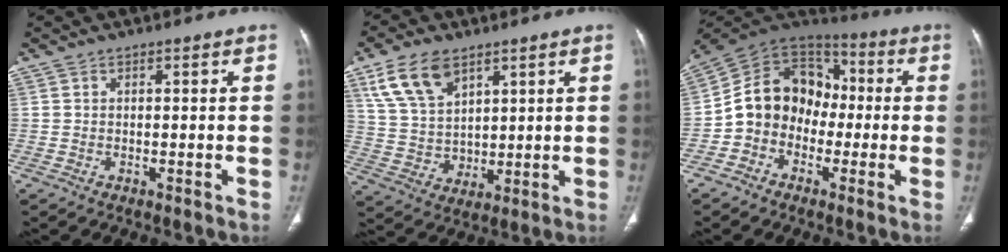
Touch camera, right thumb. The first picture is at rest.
{"total": 11.8, "force": [6.6, 7.3, 6.5], "torque": [-0.106, -0.025, 0.141]}
{"total": 14.0, "force": [-2.2, 11.5, 7.7], "torque": [-0.097, 0.051, -0.053]}